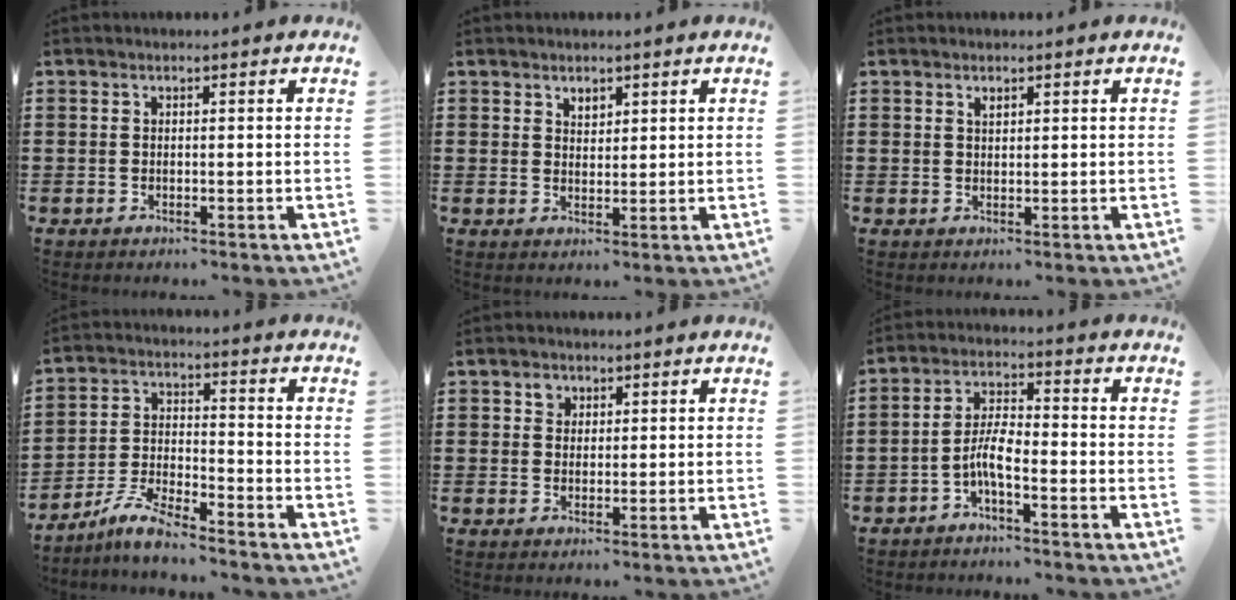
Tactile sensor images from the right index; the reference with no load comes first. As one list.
[{"total": 2.0, "force": [1.6, 1.1, 0.4], "torque": [-0.011, 0.004, 0.031]}, {"total": 1.0, "force": [0.7, 0.5, 0.4], "torque": [-0.011, 0.001, 0.014]}, {"total": 6.1, "force": [-5.5, 0.5, 2.6], "torque": [-0.071, -0.006, -0.111]}, {"total": 2.0, "force": [1.0, 1.7, 0.5], "torque": [-0.017, 0.008, 0.017]}, {"total": 5.0, "force": [-2.1, 1.3, 4.3], "torque": [-0.096, 0.001, -0.044]}]